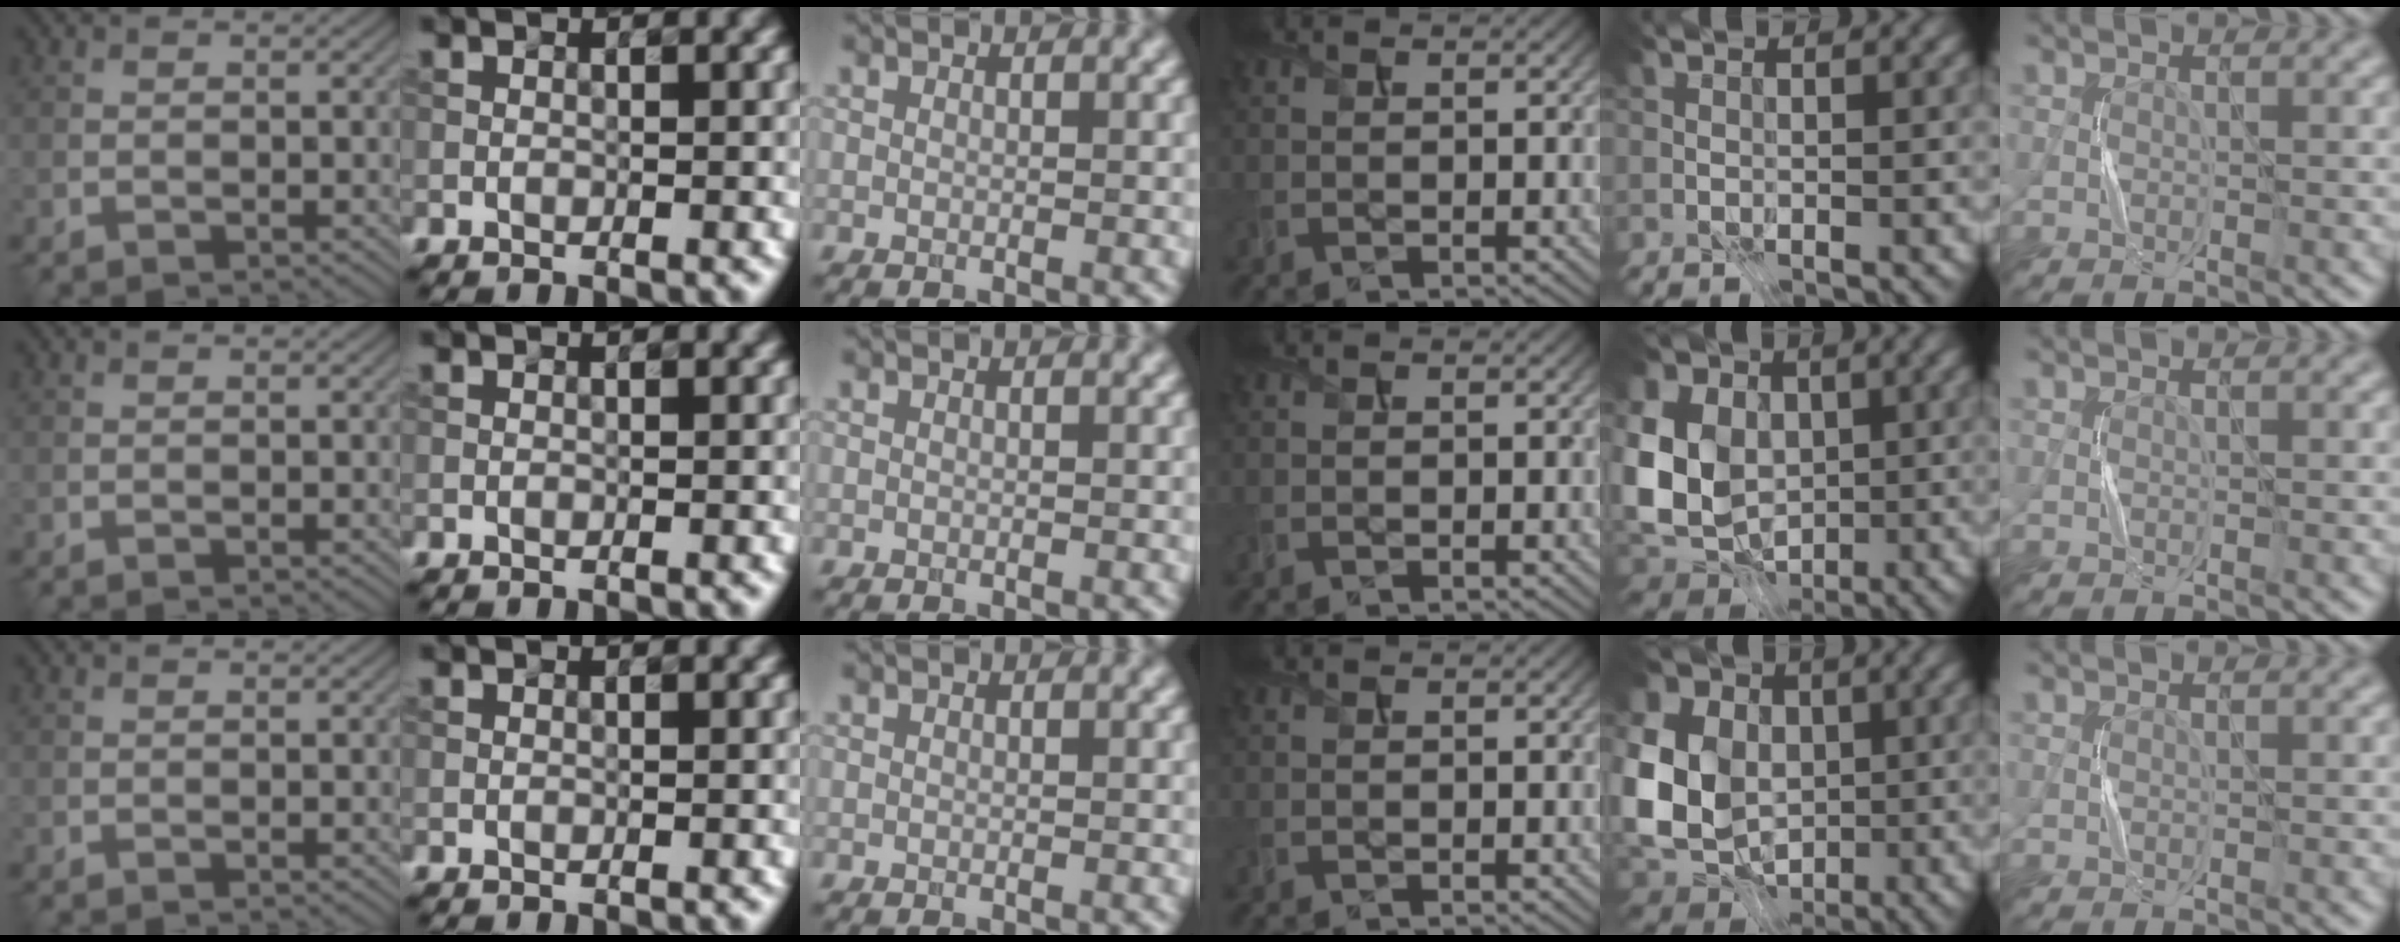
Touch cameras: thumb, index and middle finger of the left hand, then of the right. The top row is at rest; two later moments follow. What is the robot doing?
{"motion": "press", "object": "calculator"}